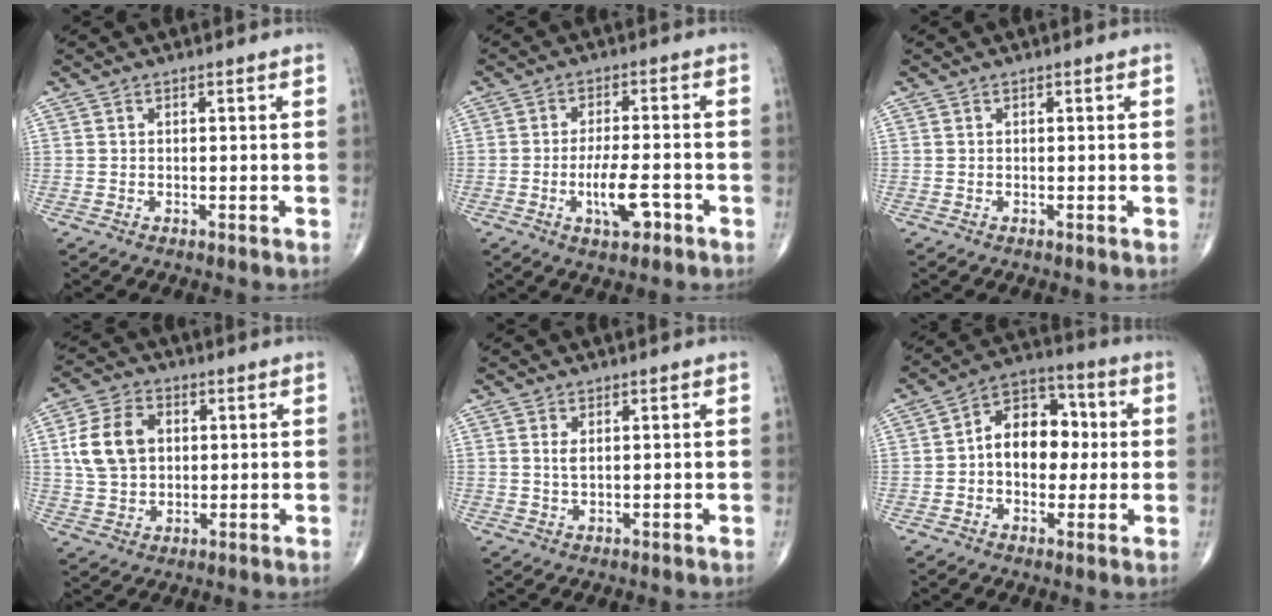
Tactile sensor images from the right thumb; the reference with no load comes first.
{"total": 7.0, "force": [-2.8, 2.5, 5.9], "torque": [-0.102, 0.011, -0.044]}
{"total": 0.0}
{"total": 10.6, "force": [1.9, 7.7, 7.0], "torque": [-0.123, 0.007, 0.037]}
{"total": 1.7, "force": [0.6, 0.7, 1.4], "torque": [-0.031, -0.002, 0.017]}
{"total": 12.4, "force": [0.3, 8.6, 8.8], "torque": [-0.100, 0.033, -0.005]}